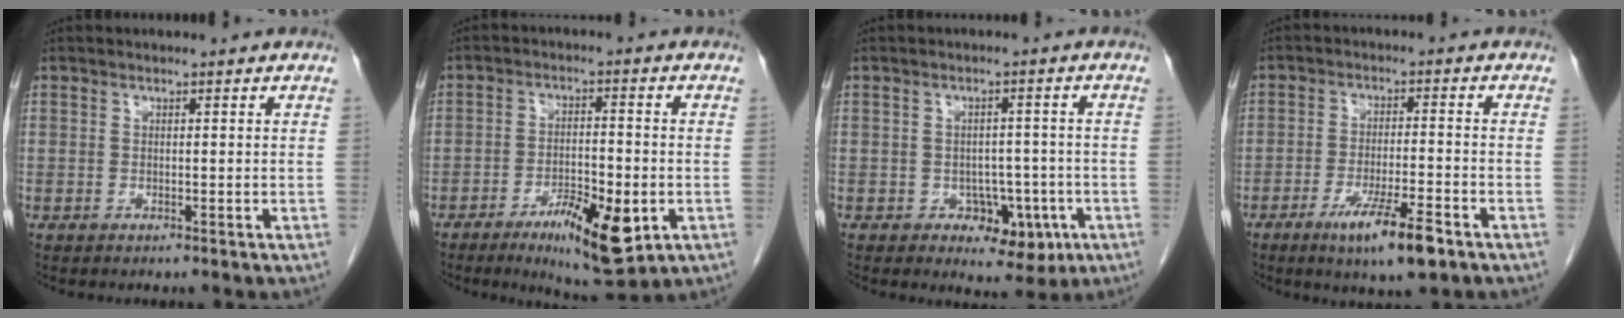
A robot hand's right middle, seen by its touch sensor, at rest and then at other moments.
{"total": 10.5, "force": [-4.5, 2.7, 9.1], "torque": [-0.145, -0.015, -0.063]}
{"total": 5.9, "force": [-2.3, 3.8, 3.8], "torque": [-0.039, 0.006, -0.020]}
{"total": 8.6, "force": [-5.1, 0.8, 6.9], "torque": [-0.119, -0.016, -0.081]}